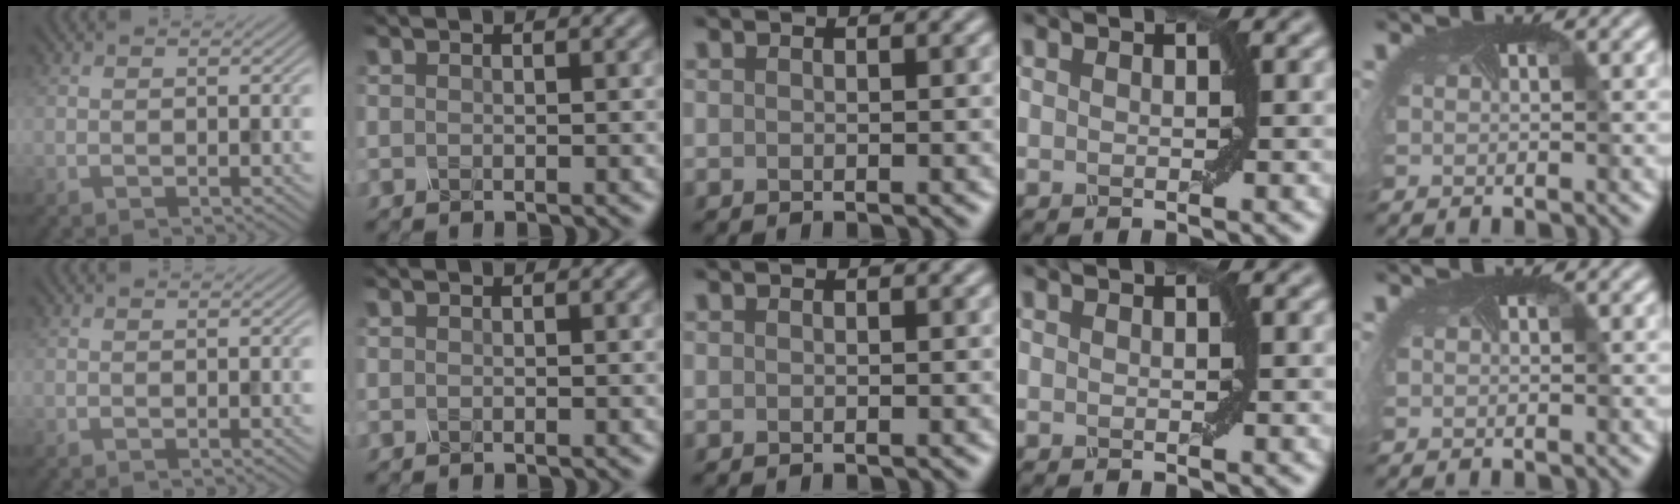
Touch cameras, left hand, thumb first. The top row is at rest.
{}